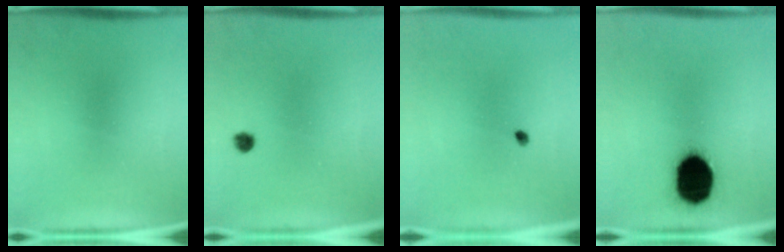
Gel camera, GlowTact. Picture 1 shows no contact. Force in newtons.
{"total": 1.7}
{"total": 0.9}
{"total": 19.0}